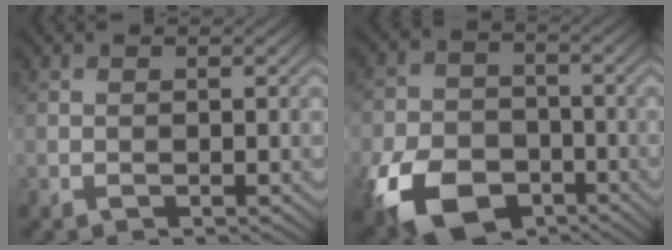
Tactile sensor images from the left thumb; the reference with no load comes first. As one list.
[{"total": 11.7, "force": [-5.8, 7.7, 6.6], "torque": [-0.164, -0.032, -0.102]}]